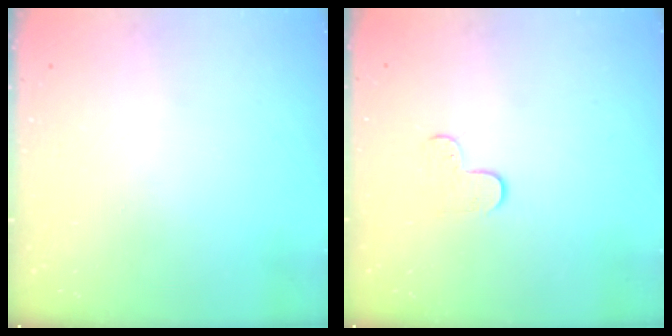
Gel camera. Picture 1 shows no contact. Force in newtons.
{"total": 5.5, "press": 5.5, "slide": 0.5}